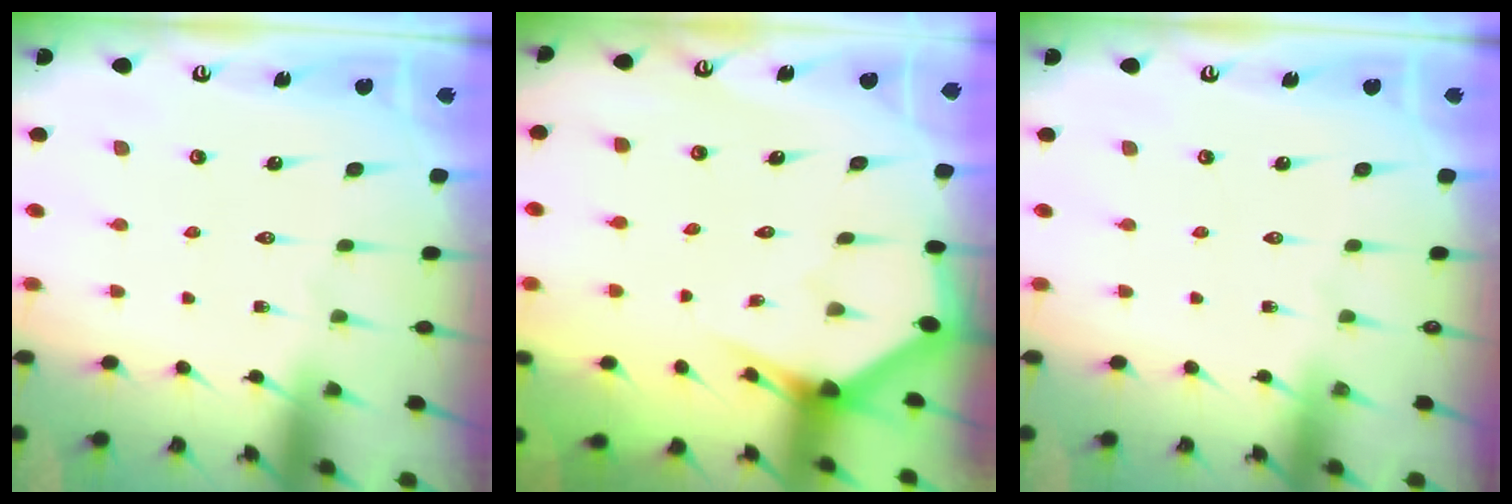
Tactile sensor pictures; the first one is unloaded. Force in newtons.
{"total": 2.8, "press": 2.8, "slide": 0.1}
{"total": 0.0}